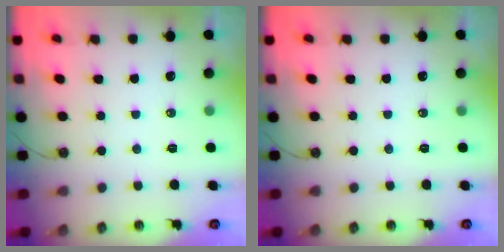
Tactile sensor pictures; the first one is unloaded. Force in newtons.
{"total": 0.0}